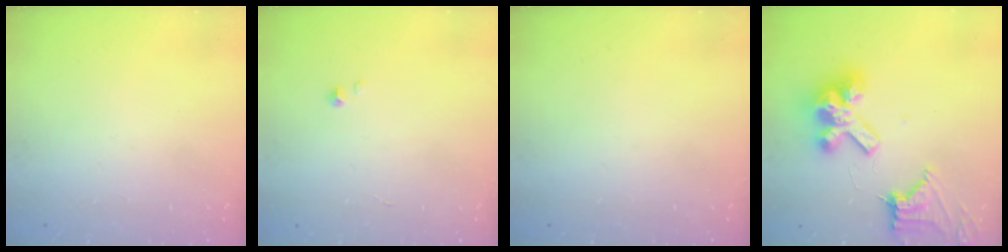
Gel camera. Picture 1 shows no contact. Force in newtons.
{"total": 0.0}
{"total": 0.0}
{"total": 12.6, "press": 12.5, "slide": 1.4}